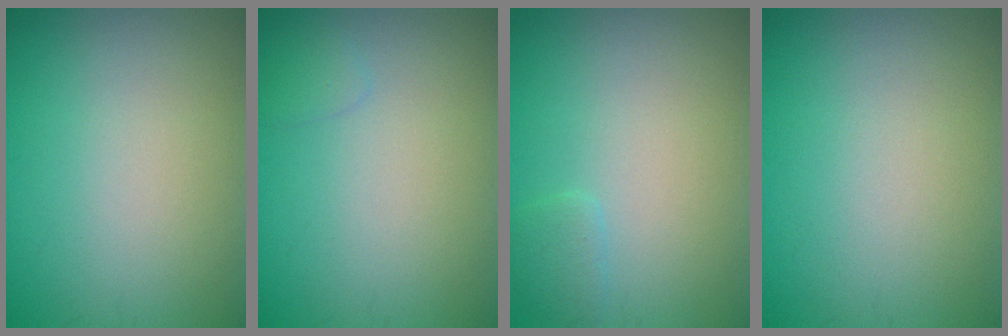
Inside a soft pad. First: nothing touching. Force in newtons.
{"total": 0.8, "press": 0.8, "slide": 0.0}
{"total": 1.0, "press": 1.0, "slide": 0.1}
{"total": 0.0}